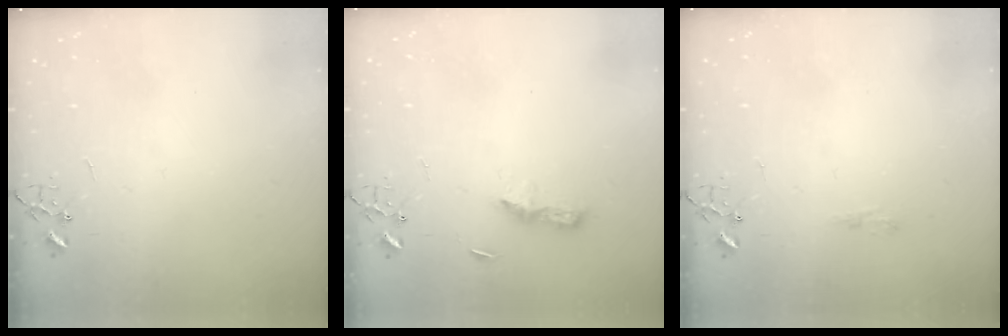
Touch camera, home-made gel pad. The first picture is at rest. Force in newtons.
{"total": 5.6, "press": 5.6, "slide": 0.7}
{"total": 5.0, "press": 5.0, "slide": 0.5}